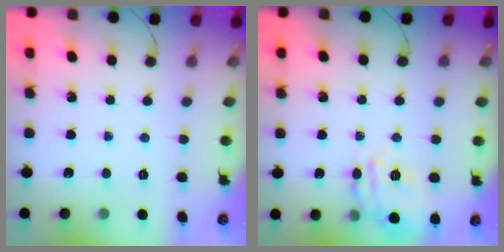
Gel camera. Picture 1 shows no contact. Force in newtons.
{"total": 6.7, "press": 6.6, "slide": 1.1}